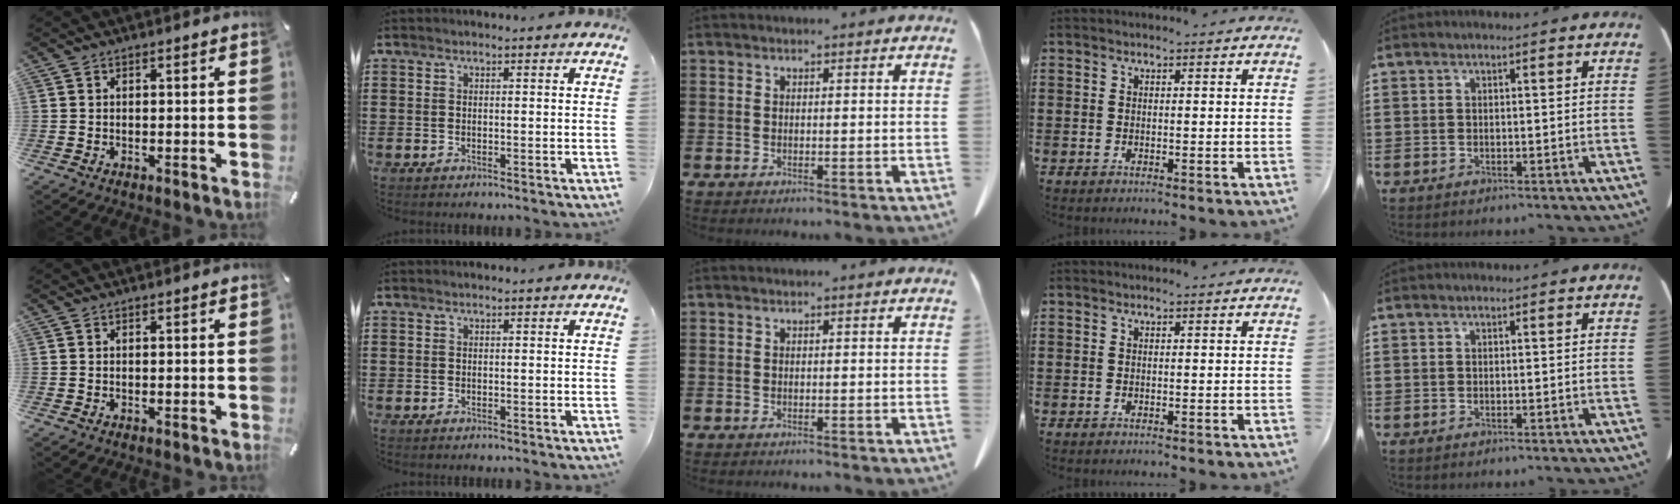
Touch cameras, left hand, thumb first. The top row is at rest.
{}